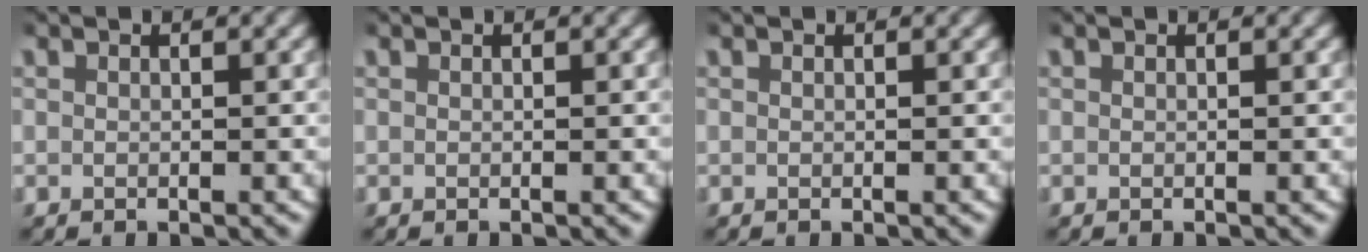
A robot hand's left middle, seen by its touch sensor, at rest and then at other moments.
{"total": 0.0}
{"total": 0.0}
{"total": 0.0}